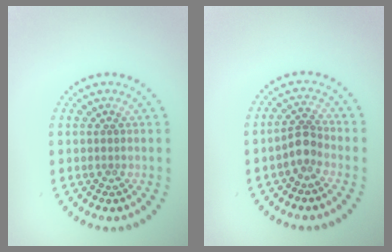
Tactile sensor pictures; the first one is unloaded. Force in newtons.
{"total": 2.2, "press": 1.6, "slide": 1.4}